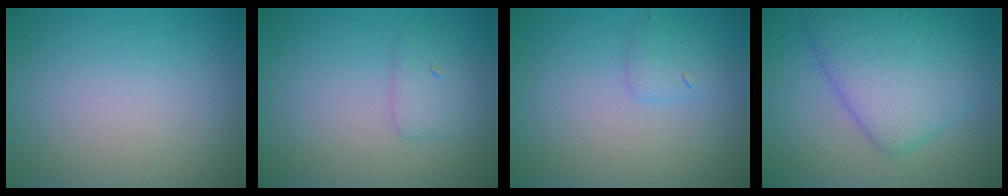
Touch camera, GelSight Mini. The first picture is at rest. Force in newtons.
{"total": 1.8, "press": 1.8, "slide": 0.1}
{"total": 1.5, "press": 1.5, "slide": 0.1}
{"total": 6.9, "press": 6.9, "slide": 0.1}